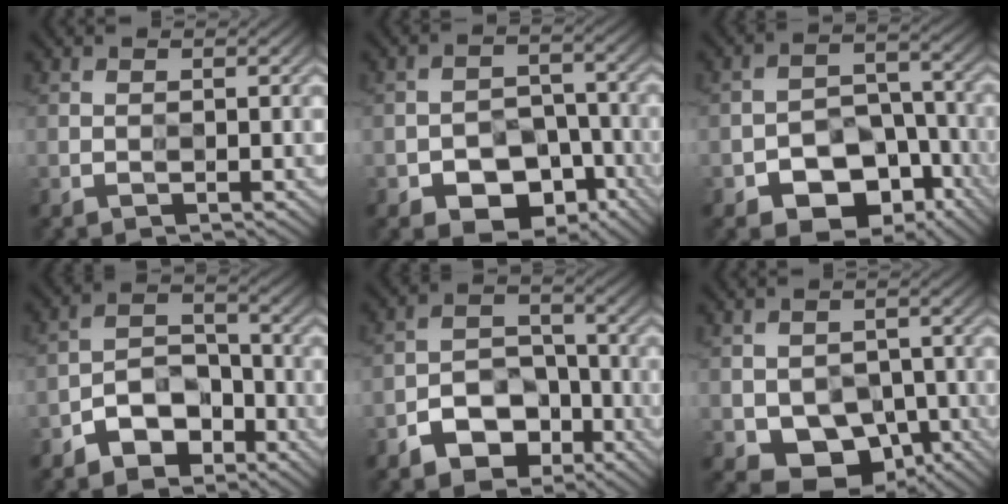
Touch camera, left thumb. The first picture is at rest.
{"total": 6.1, "force": [-4.1, 4.0, 2.2], "torque": [-0.024, -0.009, -0.070]}
{"total": 8.1, "force": [-5.4, 5.2, 3.1], "torque": [-0.036, -0.004, -0.092]}
{"total": 5.4, "force": [-4.1, 3.2, 1.6], "torque": [-0.015, 0.006, -0.087]}
{"total": 5.6, "force": [-4.0, 3.7, 1.6], "torque": [-0.017, -0.002, -0.080]}
{"total": 5.4, "force": [-1.8, 4.4, 2.5], "torque": [-0.041, -0.019, -0.026]}